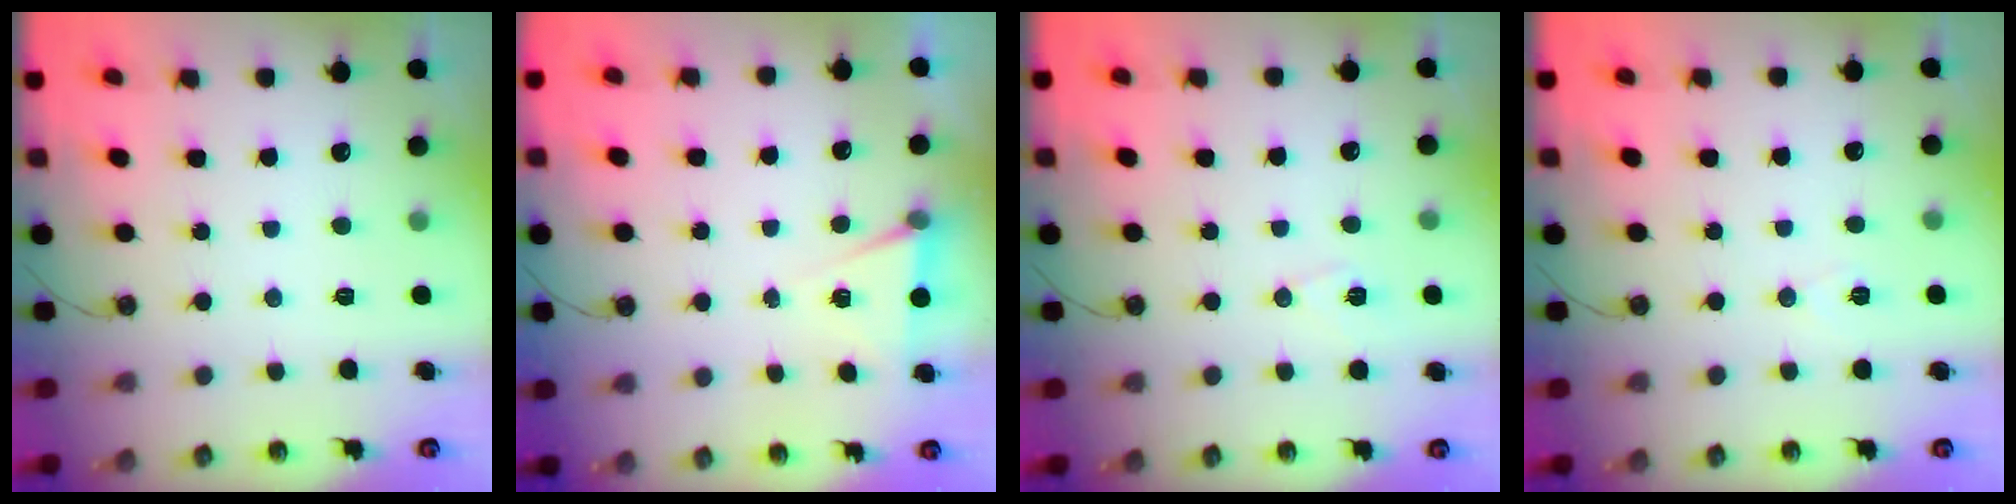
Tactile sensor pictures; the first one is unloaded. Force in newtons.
{"total": 5.4, "press": 2.9, "slide": 4.5}
{"total": 6.7, "press": 5.7, "slide": 3.6}
{"total": 5.5, "press": 3.2, "slide": 4.4}